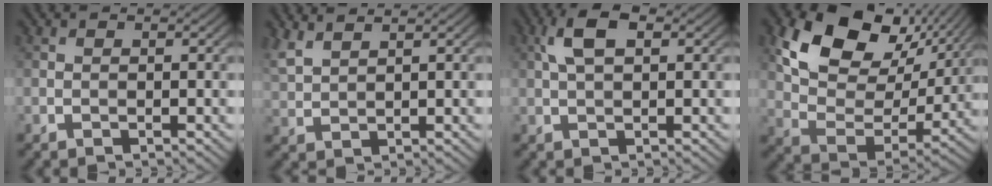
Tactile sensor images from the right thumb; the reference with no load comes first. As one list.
[{"total": 3.6, "force": [3.0, 0.8, 1.8], "torque": [-0.054, 0.007, 0.069]}, {"total": 5.0, "force": [1.6, 2.3, 4.1], "torque": [-0.092, 0.011, 0.026]}, {"total": 14.5, "force": [7.6, 9.0, 8.6], "torque": [-0.173, 0.006, 0.133]}]